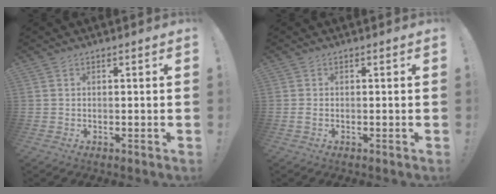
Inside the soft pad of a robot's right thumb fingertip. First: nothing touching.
{"total": 0.9, "force": [-0.2, 0.4, 0.8], "torque": [-0.013, -0.001, -0.004]}